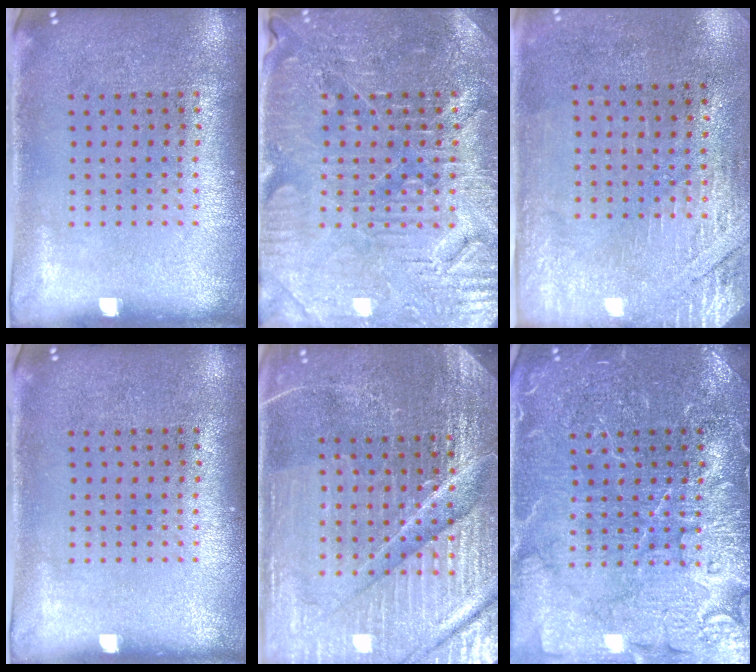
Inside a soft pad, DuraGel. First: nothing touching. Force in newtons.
{"total": 4.1, "press": 4.0, "slide": 0.9}
{"total": 2.7, "press": 2.3, "slide": 1.4}
{"total": 0.0}
{"total": 5.8, "press": 5.3, "slide": 2.4}
{"total": 6.7, "press": 6.6, "slide": 1.0}